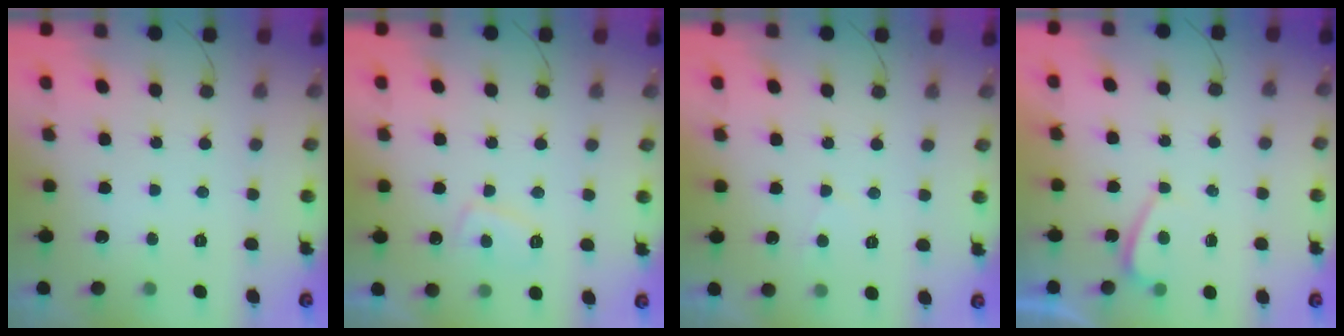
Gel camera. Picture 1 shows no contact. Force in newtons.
{"total": 4.5, "press": 4.4, "slide": 0.8}
{"total": 2.7, "press": 2.6, "slide": 0.5}
{"total": 1.6, "press": 1.5, "slide": 0.6}